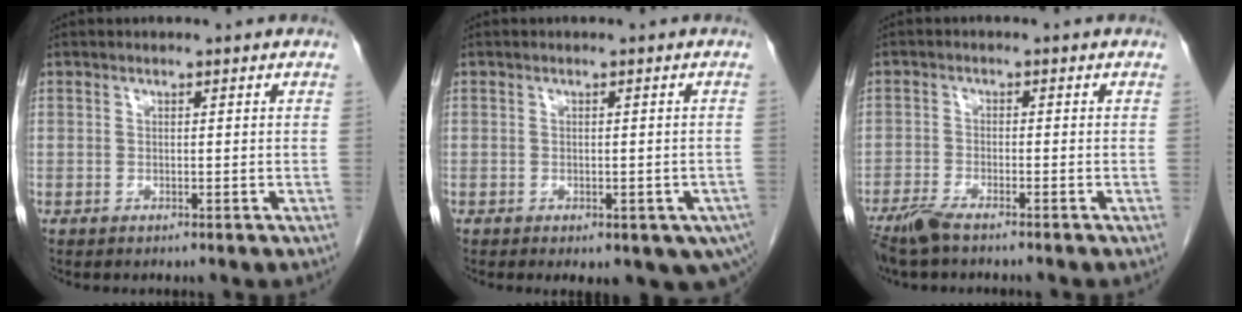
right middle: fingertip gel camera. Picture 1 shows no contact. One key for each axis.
{"total": 10.9, "fx": -6.1, "fy": 5.2, "fz": 7.4, "tx": -0.077, "ty": -0.014, "tz": -0.069}
{"total": 4.8, "fx": -3.9, "fy": 0.5, "fz": 2.8, "tx": -0.056, "ty": -0.012, "tz": -0.074}